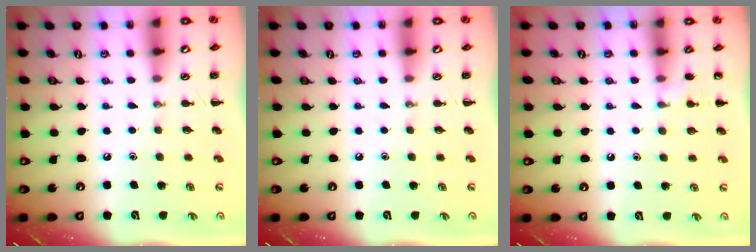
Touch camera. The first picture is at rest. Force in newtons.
{"total": 0.0}
{"total": 5.5, "press": 5.3, "slide": 1.6}